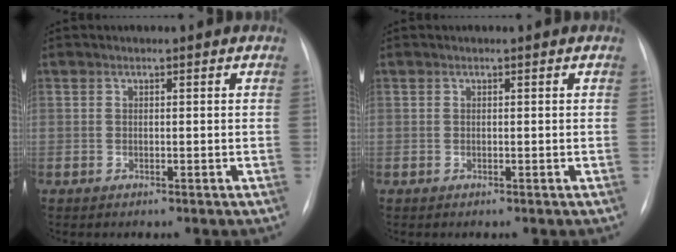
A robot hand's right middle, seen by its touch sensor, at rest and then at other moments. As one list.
[{"total": 0.0}]